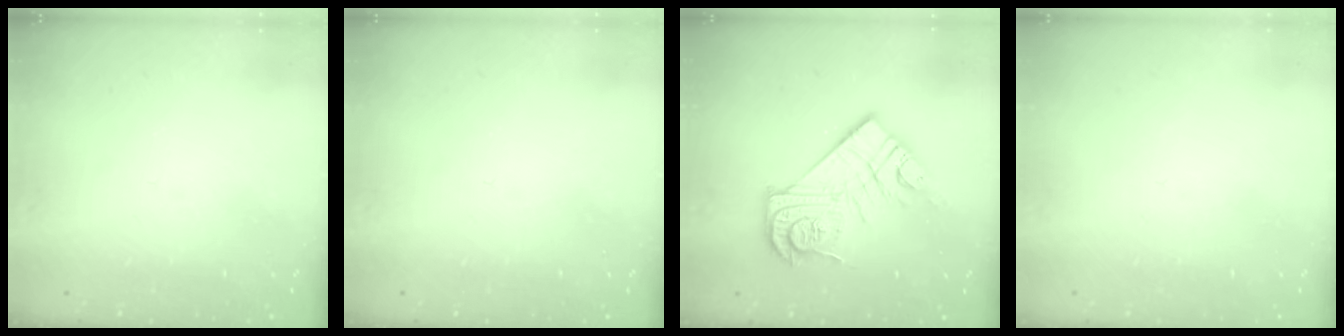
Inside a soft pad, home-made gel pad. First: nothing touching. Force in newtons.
{"total": 0.0}
{"total": 16.9, "press": 16.9, "slide": 1.5}
{"total": 1.9, "press": 1.9, "slide": 0.1}